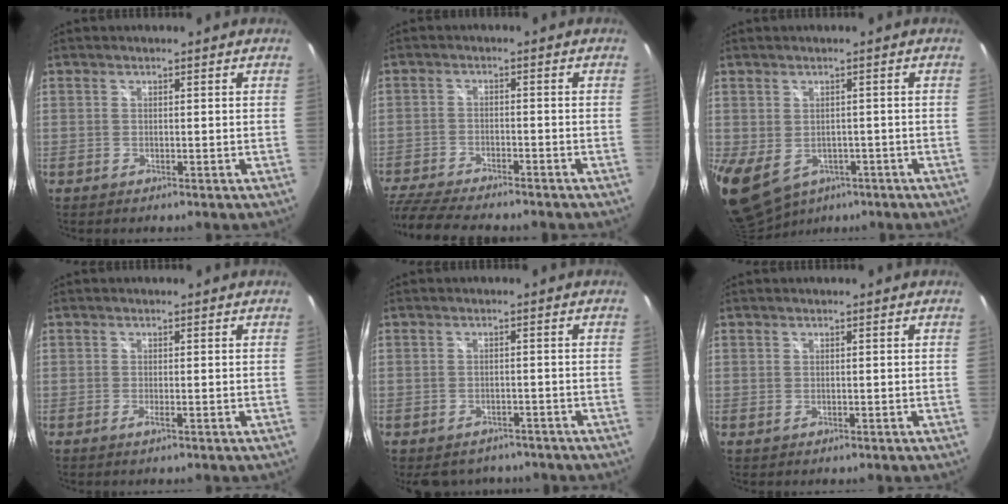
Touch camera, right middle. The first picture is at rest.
{"total": 13.7, "force": [-11.9, 2.8, 6.3], "torque": [-0.153, -0.031, -0.200]}
{"total": 12.3, "force": [-4.4, 9.2, 6.9], "torque": [-0.165, -0.039, -0.050]}
{"total": 0.8, "force": [-0.4, -0.2, 0.7], "torque": [-0.013, -0.003, -0.009]}
{"total": 6.4, "force": [-5.0, 3.4, 1.9], "torque": [-0.035, -0.005, -0.062]}
{"total": 0.0}